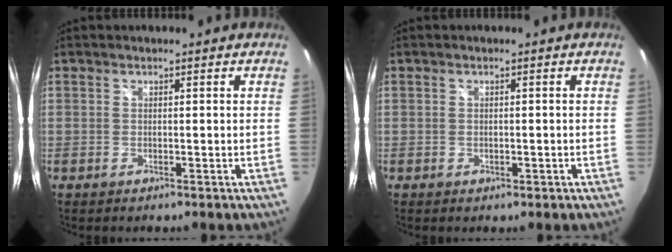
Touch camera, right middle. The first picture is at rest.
{"total": 0.8, "force": [-0.4, 0.6, 0.4], "torque": [-0.003, -0.003, -0.007]}